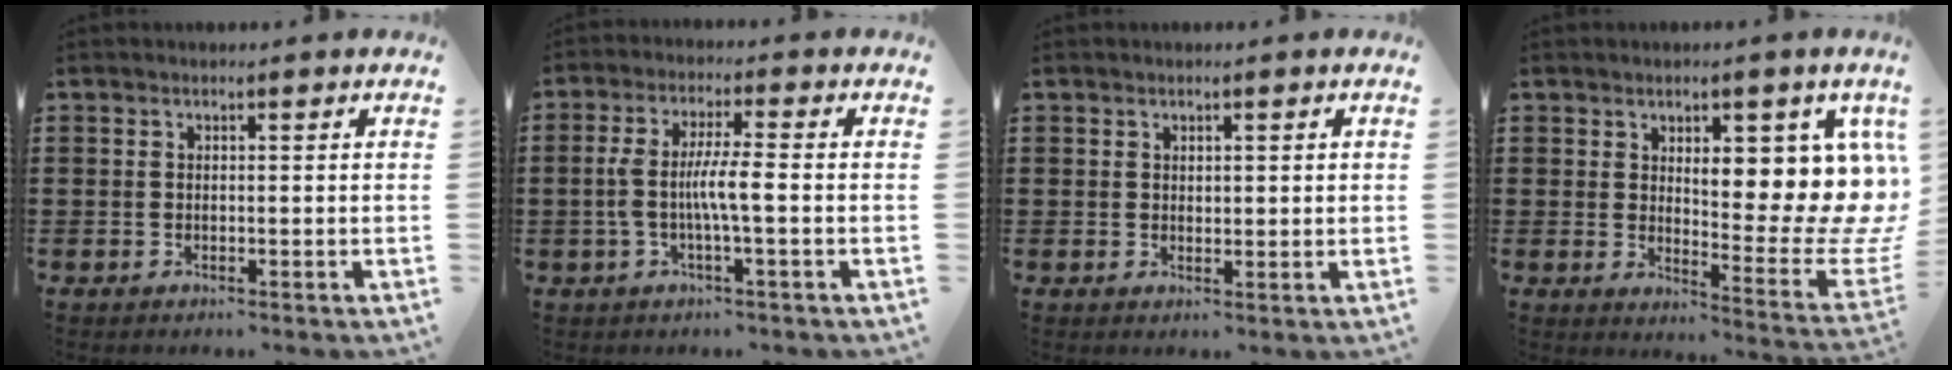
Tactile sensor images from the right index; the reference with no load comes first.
{"total": 5.8, "force": [-1.0, 0.6, 5.7], "torque": [-0.123, -0.009, -0.029]}
{"total": 1.0, "force": [0.6, 0.5, 0.5], "torque": [-0.010, 0.005, 0.011]}
{"total": 10.6, "force": [4.0, 4.7, 8.5], "torque": [-0.097, -0.058, 0.064]}